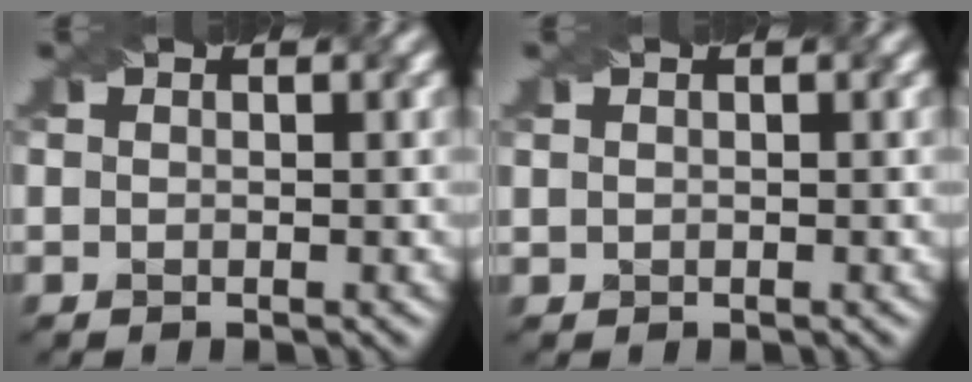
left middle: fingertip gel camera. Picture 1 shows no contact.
{"total": 0.0}